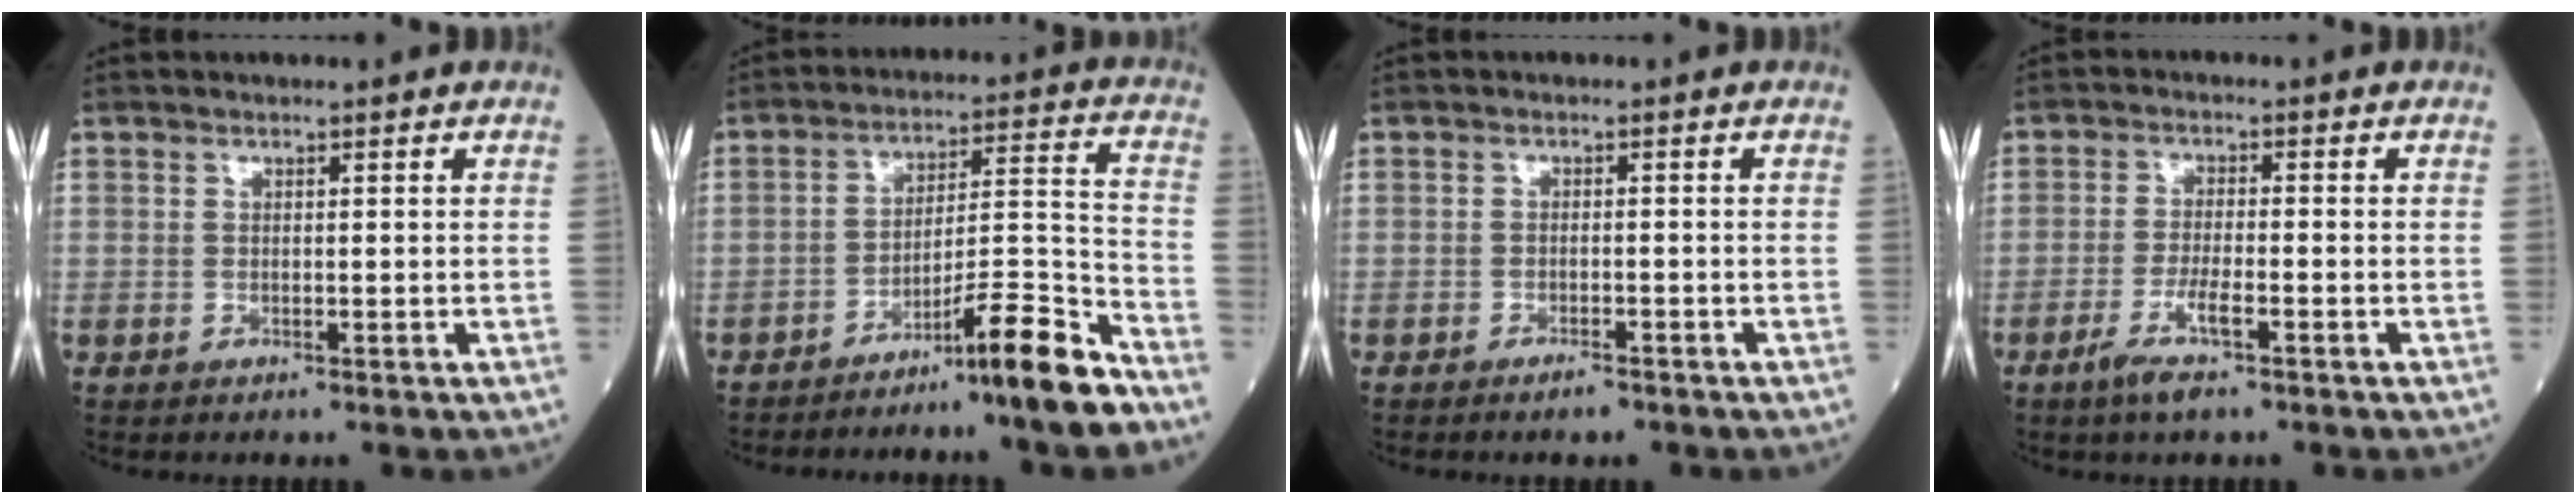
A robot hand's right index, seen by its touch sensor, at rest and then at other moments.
{"total": 10.9, "force": [-8.3, -1.2, 7.0], "torque": [-0.097, 0.015, -0.134]}
{"total": 1.8, "force": [-1.5, 0.3, 1.0], "torque": [-0.019, -0.002, -0.023]}
{"total": 4.8, "force": [-2.7, 0.4, 3.9], "torque": [-0.077, -0.006, -0.053]}